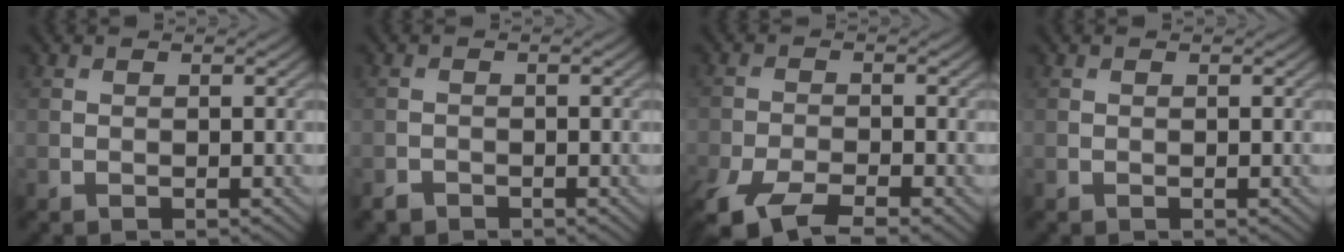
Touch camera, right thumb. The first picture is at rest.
{"total": 1.1, "force": [-1.0, 0.5, 0.1], "torque": [-0.003, -0.002, -0.021]}
{"total": 8.1, "force": [-5.5, 2.9, 5.2], "torque": [-0.105, -0.020, -0.103]}
{"total": 0.0}